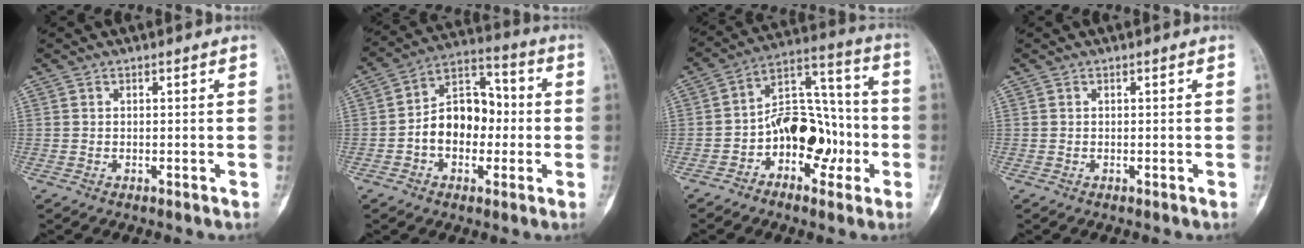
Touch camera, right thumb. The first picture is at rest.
{"total": 12.8, "force": [-1.3, 9.0, 9.0], "torque": [-0.111, 0.044, -0.032]}
{"total": 14.3, "force": [-4.1, 9.4, 10.0], "torque": [-0.116, 0.060, -0.074]}
{"total": 0.0}